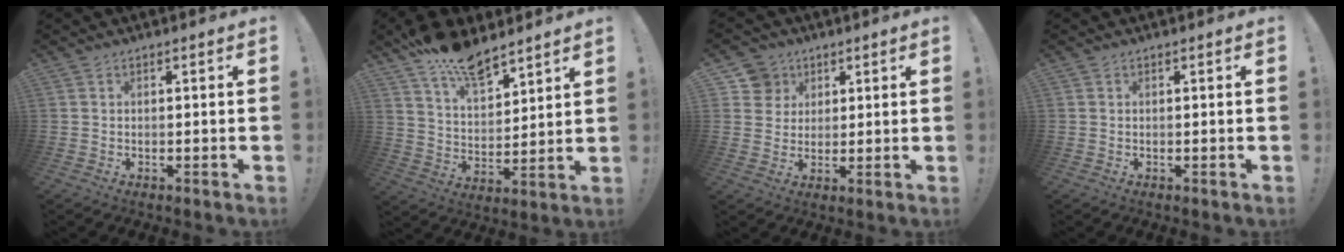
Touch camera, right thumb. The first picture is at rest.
{"total": 13.5, "force": [11.1, 5.2, 5.7], "torque": [-0.105, -0.073, 0.205]}
{"total": 7.7, "force": [3.6, 6.7, 0.9], "torque": [-0.010, -0.025, 0.073]}
{"total": 0.0}